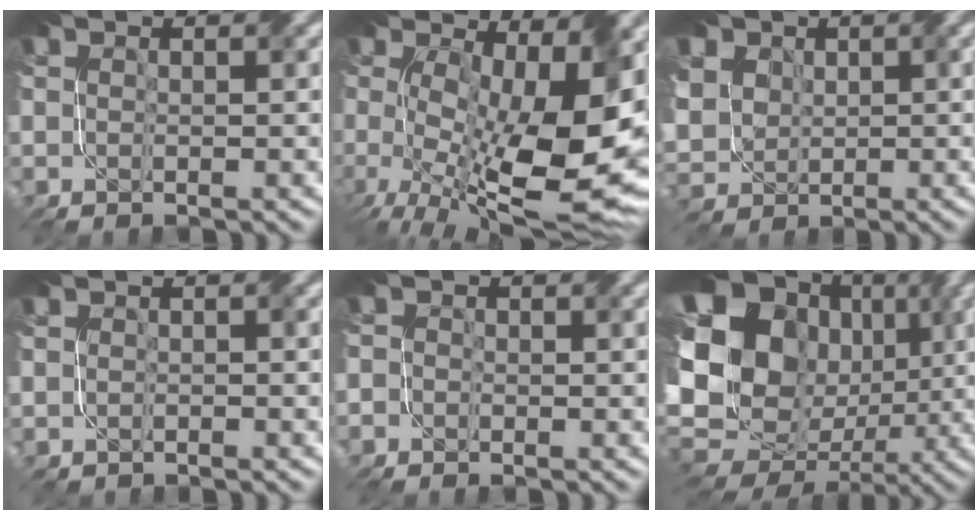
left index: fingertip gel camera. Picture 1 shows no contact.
{"total": 14.8, "force": [-0.6, 6.5, 13.3], "torque": [-0.206, -0.026, -0.001]}
{"total": 8.2, "force": [3.5, 6.7, 3.4], "torque": [-0.105, 0.024, 0.065]}
{"total": 0.9, "force": [-0.2, 0.1, -0.8], "torque": [0.012, 0.000, -0.001]}
{"total": 1.7, "force": [-0.8, 1.5, 0.4], "torque": [-0.013, -0.006, -0.006]}
{"total": 18.2, "force": [0.7, 15.1, 10.1], "torque": [-0.209, 0.001, 0.029]}